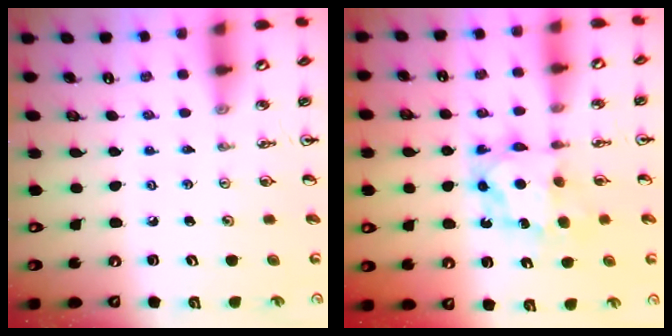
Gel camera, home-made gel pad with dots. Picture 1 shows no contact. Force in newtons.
{"total": 6.7, "press": 6.7, "slide": 0.3}